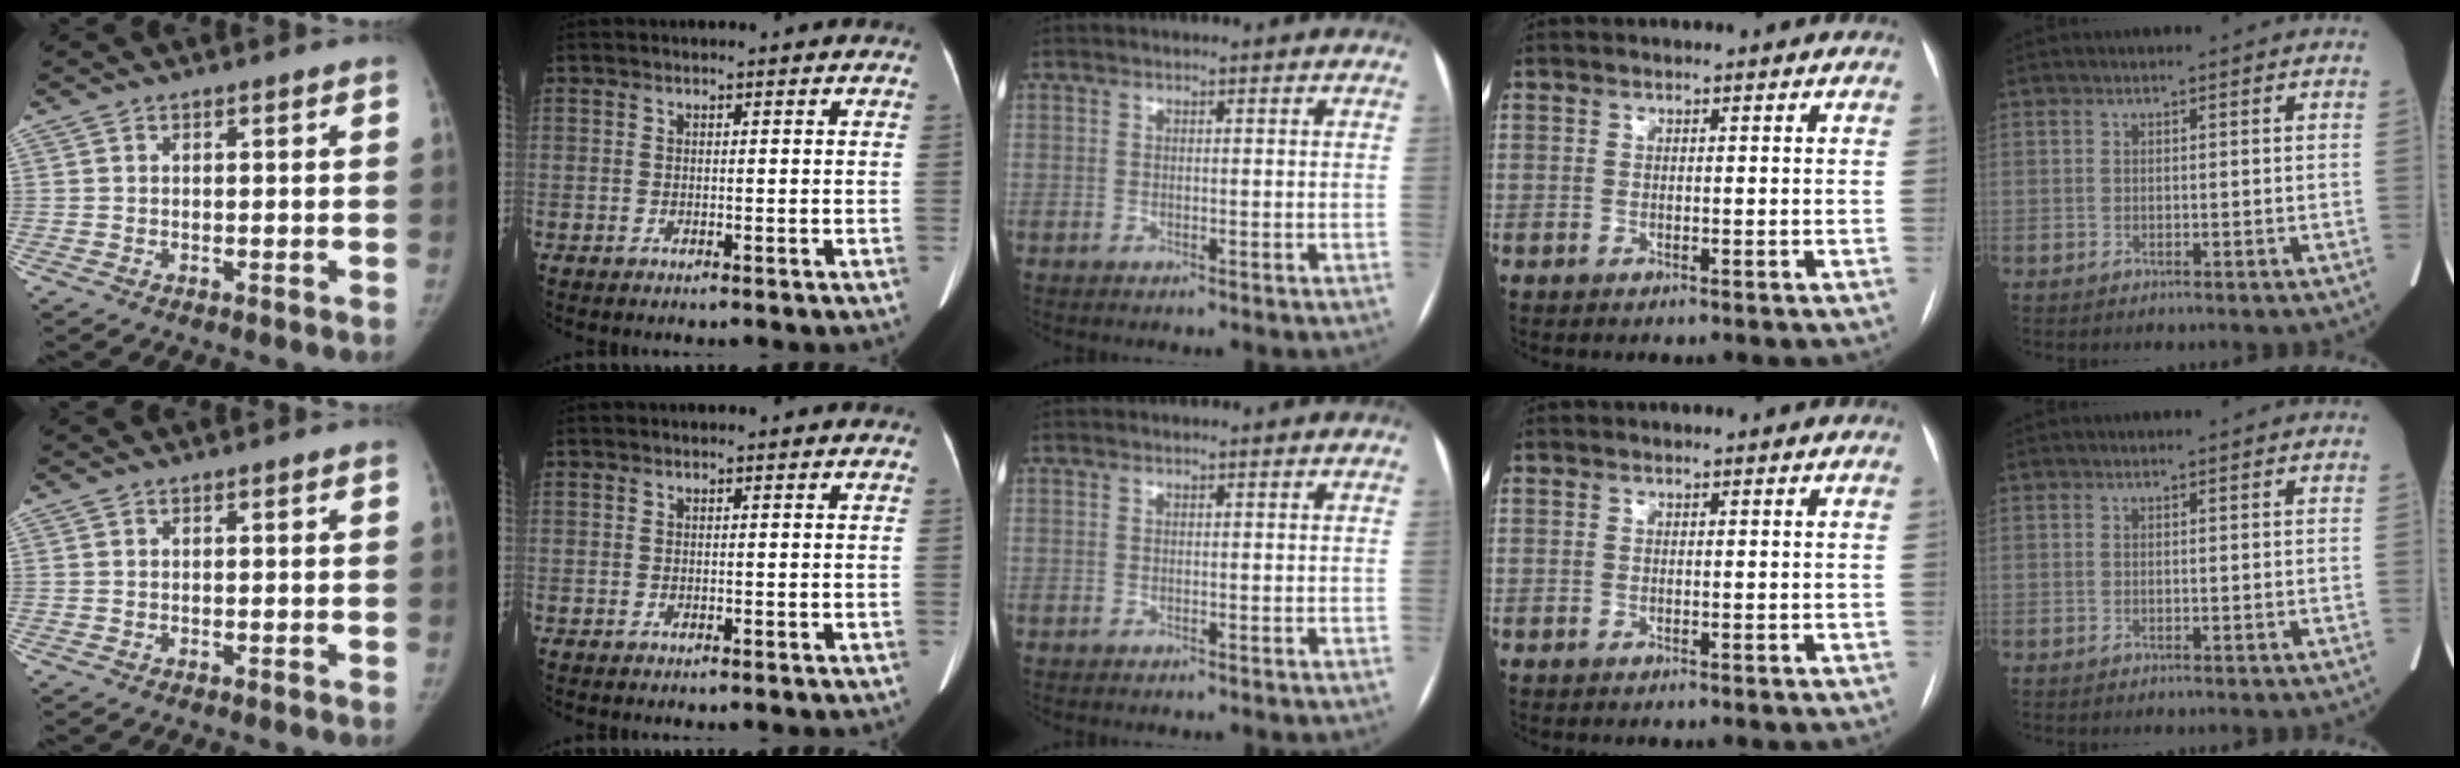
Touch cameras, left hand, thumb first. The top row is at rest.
{}